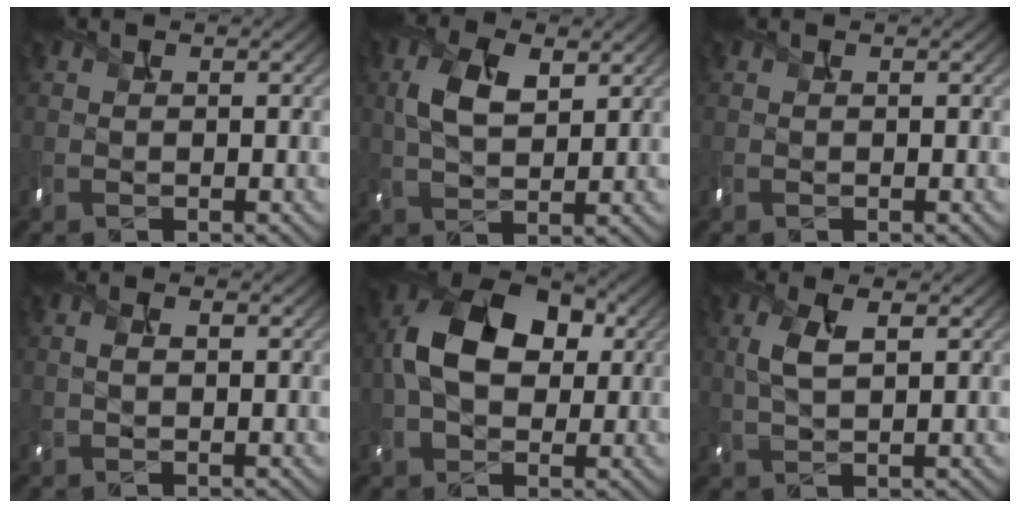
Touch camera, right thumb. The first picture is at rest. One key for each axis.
{"total": 6.4, "fx": 2.1, "fy": 3.4, "fz": 5.1, "tx": -0.118, "ty": 0.004, "tz": 0.038}
{"total": 0.0}
{"total": 1.6, "fx": 0.4, "fy": 0.9, "fz": 1.3, "tx": -0.023, "ty": -0.008, "tz": 0.008}
{"total": 12.1, "fx": 1.6, "fy": 7.9, "fz": 9.1, "tx": -0.192, "ty": 0.019, "tz": 0.018}
{"total": 4.2, "fx": 1.3, "fy": 1.6, "fz": 3.6, "tx": -0.090, "ty": 0.003, "tz": 0.028}